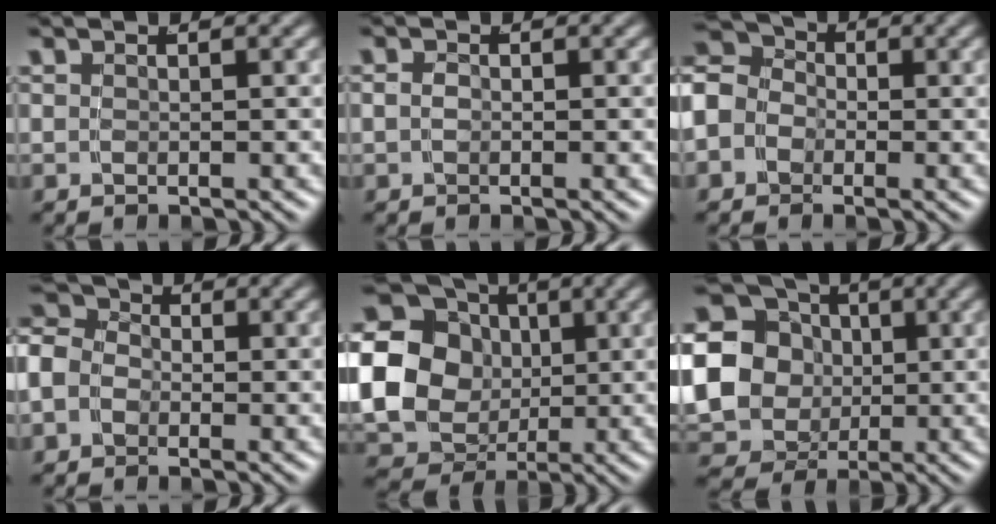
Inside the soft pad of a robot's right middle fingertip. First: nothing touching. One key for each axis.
{"total": 0.9, "fx": -0.3, "fy": 0.7, "fz": 0.5, "tx": -0.016, "ty": -0.008, "tz": -0.006}
{"total": 7.9, "fx": 0.3, "fy": 7.1, "fz": 3.6, "tx": -0.079, "ty": 0.000, "tz": -0.010}
{"total": 7.0, "fx": 0.6, "fy": 6.1, "fz": 3.5, "tx": -0.075, "ty": 0.002, "tz": -0.005}
{"total": 20.6, "fx": 1.5, "fy": 18.3, "fz": 9.4, "tx": -0.226, "ty": -0.034, "tz": 0.010}
{"total": 17.7, "fx": 1.2, "fy": 15.7, "fz": 8.0, "tx": -0.194, "ty": -0.035, "tz": 0.009}